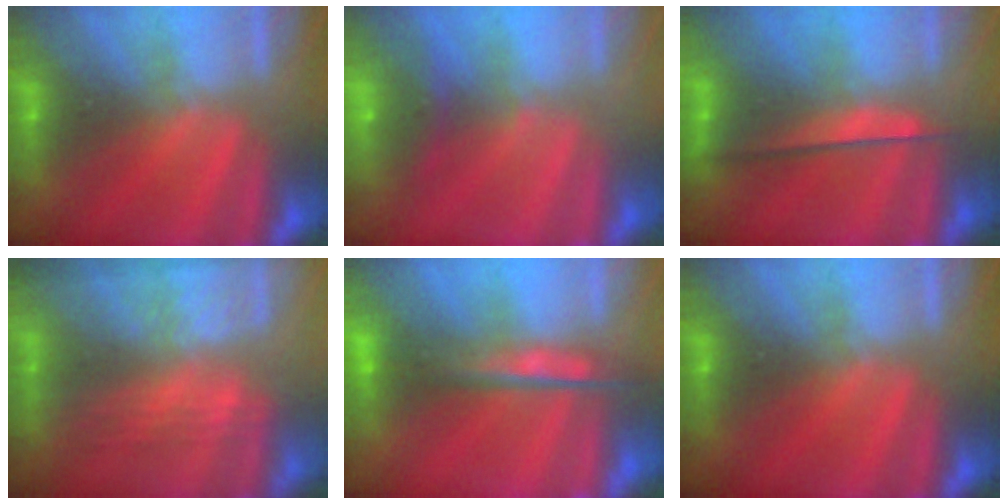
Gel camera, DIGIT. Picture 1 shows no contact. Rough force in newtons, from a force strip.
{"total": 8.2}
{"total": 2.4}
{"total": 2.7}
{"total": 5.9}
{"total": 0.0}